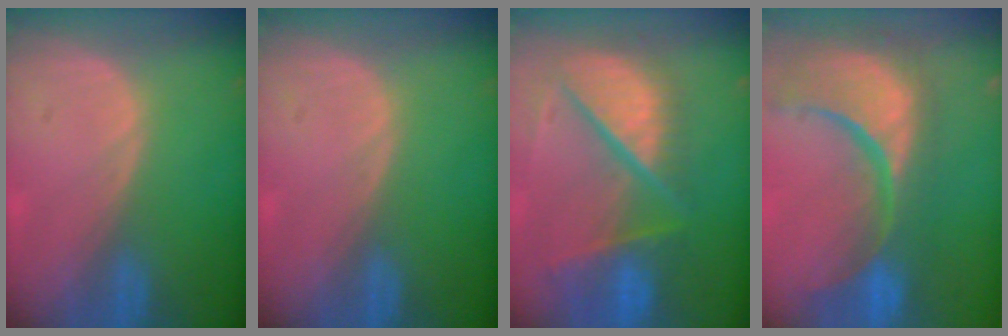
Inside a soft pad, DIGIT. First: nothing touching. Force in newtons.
{"total": 0.0}
{"total": 11.7, "press": 9.7, "slide": 6.4}
{"total": 15.4, "press": 12.1, "slide": 9.6}